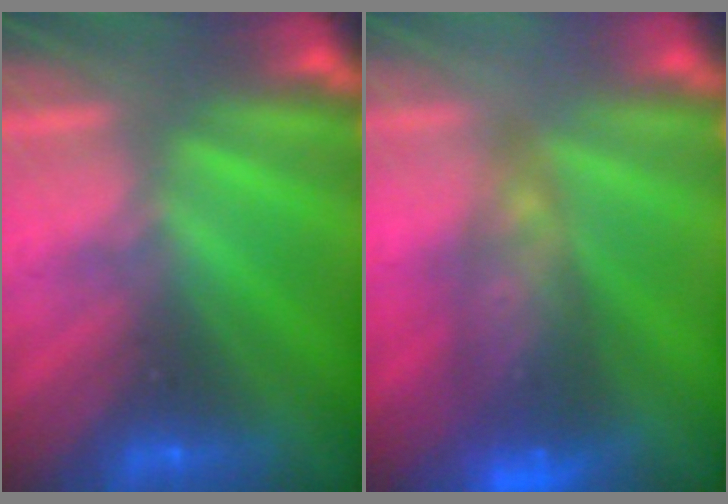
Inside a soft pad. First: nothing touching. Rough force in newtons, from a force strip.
{"total": 6.9}